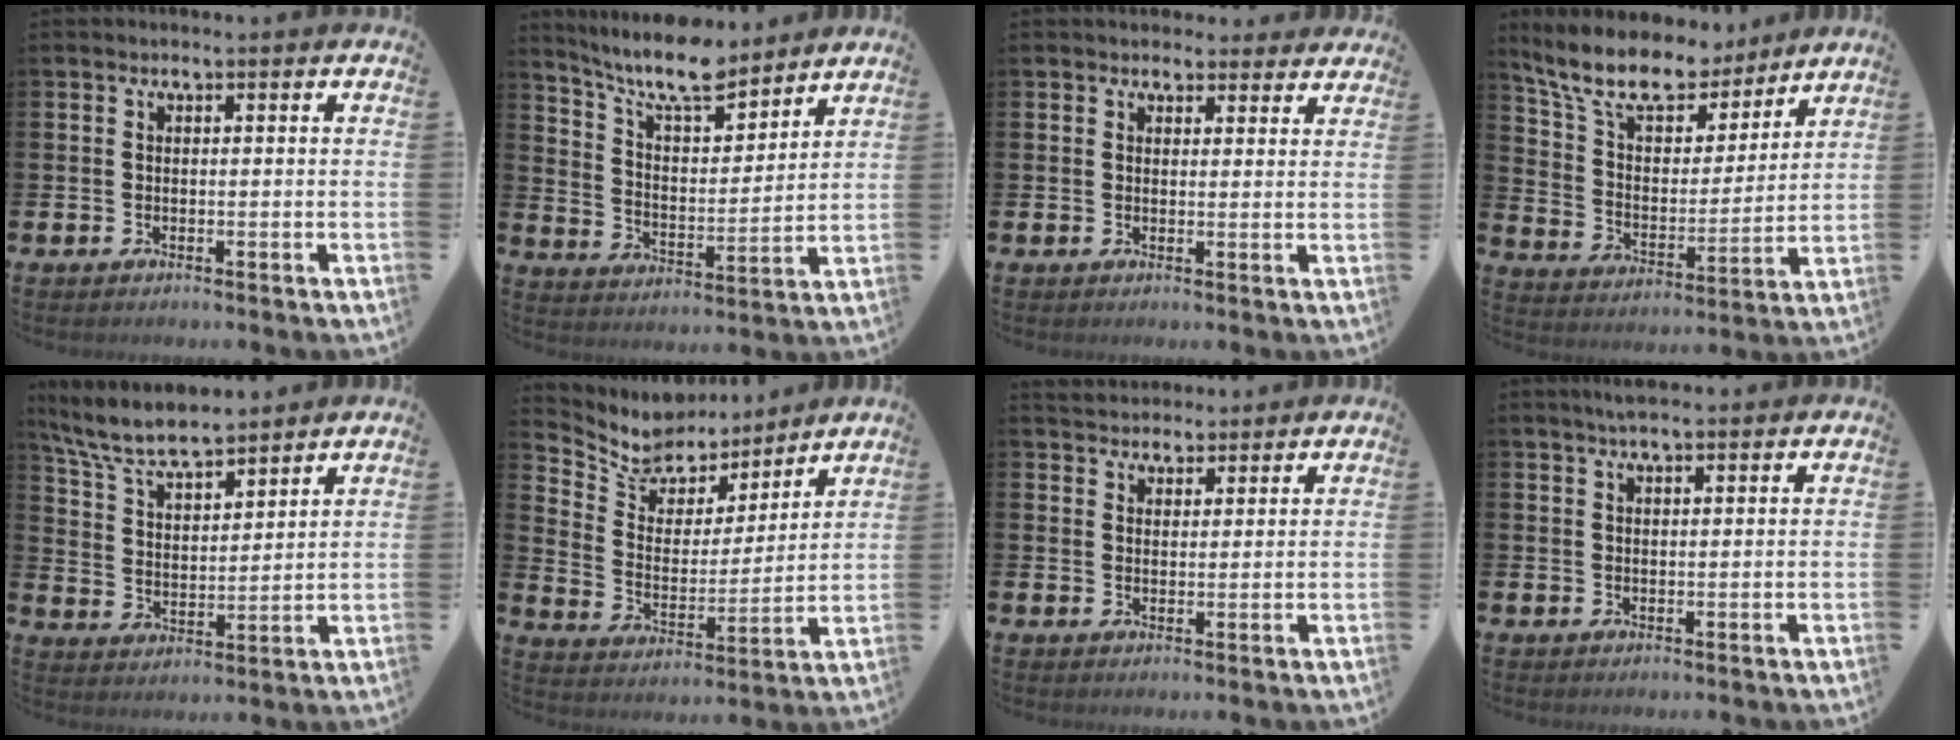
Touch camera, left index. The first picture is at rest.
{"total": 9.7, "force": [8.8, 1.9, 3.6], "torque": [-0.091, -0.054, 0.156]}
{"total": 3.0, "force": [2.7, 1.2, -0.2], "torque": [0.016, -0.012, 0.048]}
{"total": 11.8, "force": [10.0, 4.3, 4.4], "torque": [-0.122, -0.063, 0.177]}
{"total": 7.7, "force": [7.1, 1.5, 2.5], "torque": [-0.082, -0.042, 0.126]}
{"total": 8.5, "force": [7.8, 3.4, 0.3], "torque": [-0.054, -0.062, 0.140]}
{"total": 3.5, "force": [3.3, 1.0, -0.3], "torque": [-0.003, -0.014, 0.061]}
{"total": 2.8, "force": [2.6, 0.4, 1.1], "torque": [-0.024, -0.002, 0.046]}